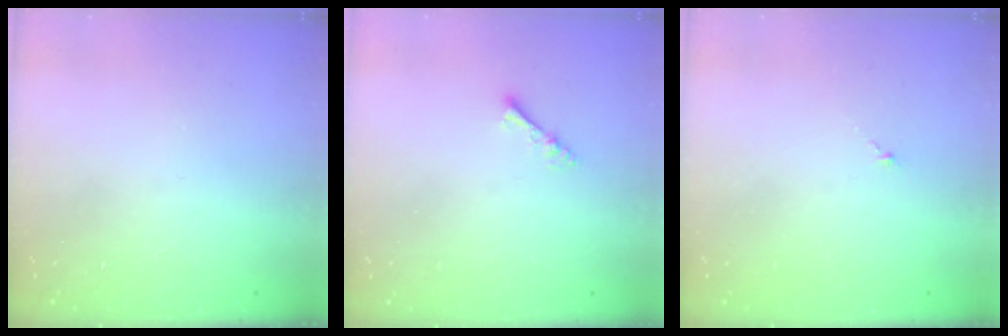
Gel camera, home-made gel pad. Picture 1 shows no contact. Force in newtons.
{"total": 2.7, "press": 2.7, "slide": 0.4}
{"total": 1.0, "press": 0.8, "slide": 0.5}